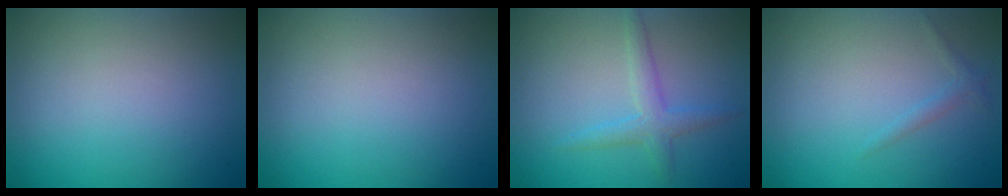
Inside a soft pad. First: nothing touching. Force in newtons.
{"total": 0.0}
{"total": 2.3, "press": 2.3, "slide": 0.1}
{"total": 0.9, "press": 0.9, "slide": 0.1}